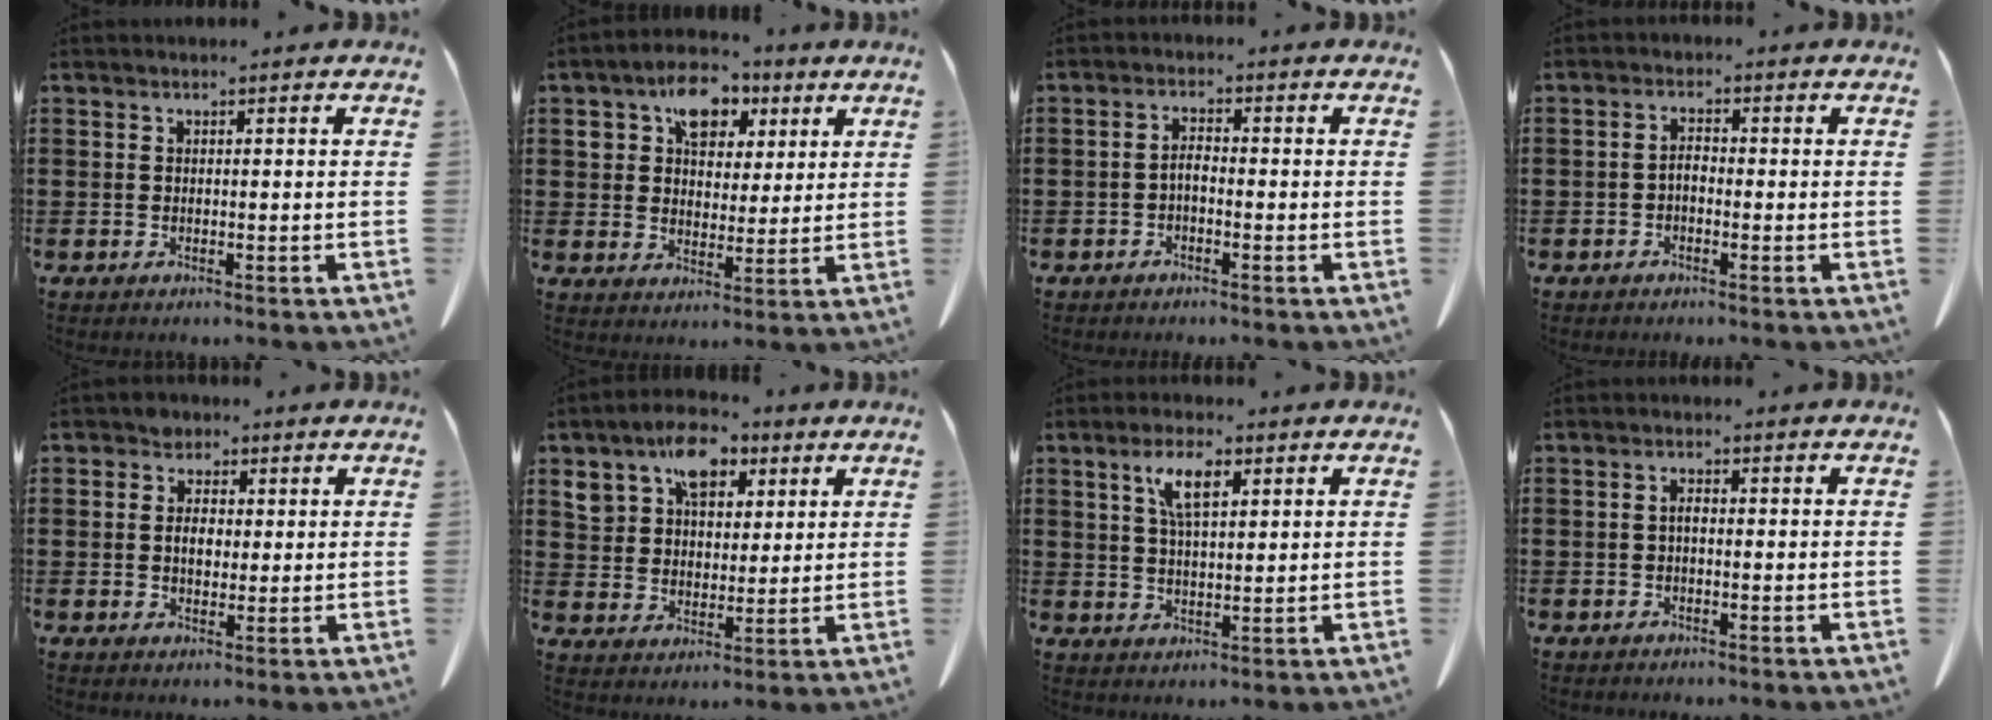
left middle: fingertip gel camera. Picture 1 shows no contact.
{"total": 7.9, "force": [3.8, 5.6, 4.0], "torque": [-0.082, 0.013, 0.064]}
{"total": 2.1, "force": [-1.1, 0.9, 1.5], "torque": [-0.031, 0.004, -0.022]}
{"total": 2.0, "force": [-0.8, 1.1, 1.4], "torque": [-0.028, 0.003, -0.017]}
{"total": 3.5, "force": [1.0, 2.8, 1.9], "torque": [-0.030, 0.001, 0.013]}
{"total": 8.6, "force": [4.9, 5.8, 4.1], "torque": [-0.087, 0.008, 0.087]}
{"total": 6.5, "force": [3.1, 2.3, 5.3], "torque": [-0.106, 0.005, 0.051]}
{"total": 1.7, "force": [-0.1, 0.9, 1.4], "torque": [-0.029, 0.001, -0.003]}